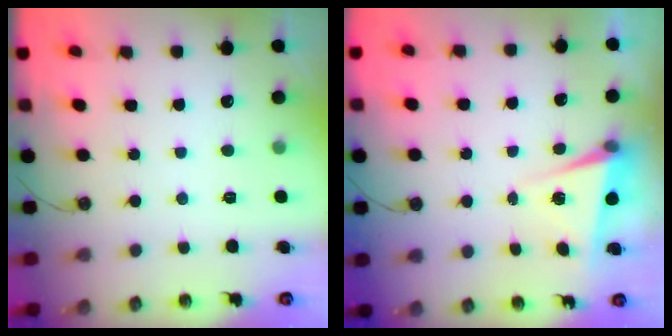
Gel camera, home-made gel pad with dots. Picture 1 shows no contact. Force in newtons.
{"total": 5.6, "press": 5.5, "slide": 0.9}